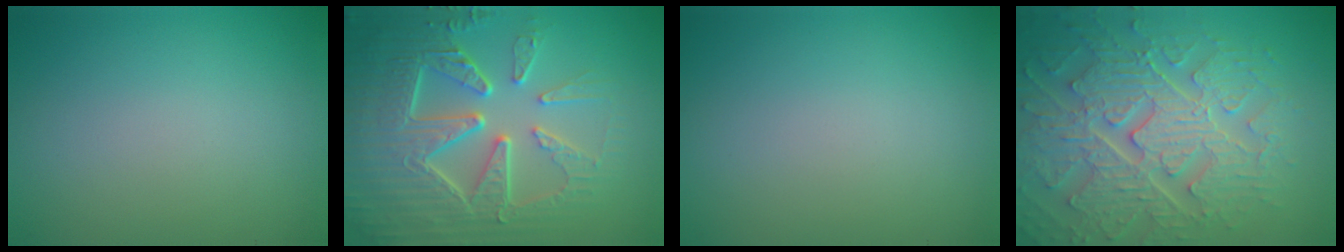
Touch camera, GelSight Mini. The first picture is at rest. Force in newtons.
{"total": 9.2, "press": 6.6, "slide": 6.4}
{"total": 0.0}
{"total": 8.8, "press": 6.5, "slide": 6.0}